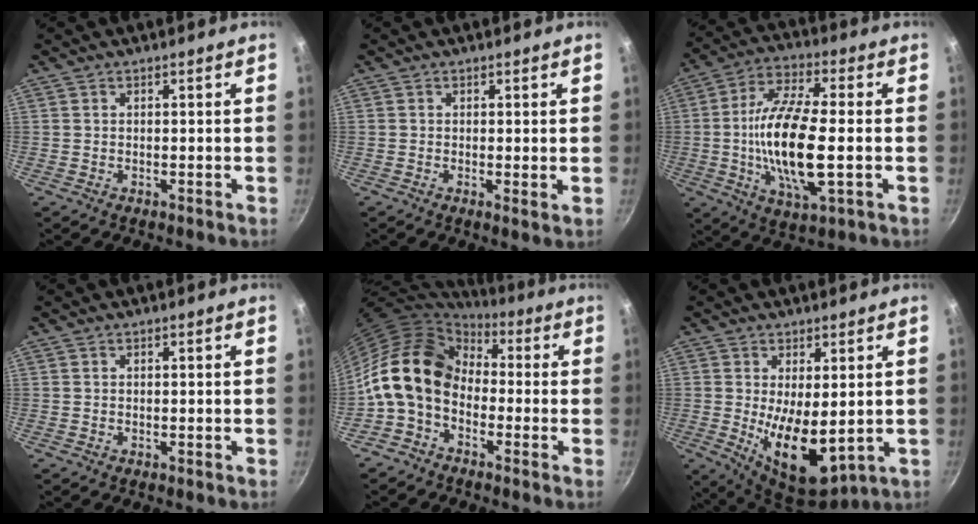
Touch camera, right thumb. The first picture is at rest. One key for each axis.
{"total": 1.3, "fx": 0.2, "fy": 0.3, "fz": 1.3, "tx": -0.021, "ty": -0.011, "tz": -0.001}
{"total": 17.5, "fx": -1.8, "fy": 6.0, "fz": 16.4, "tx": -0.315, "ty": 0.010, "tz": -0.043}
{"total": 0.0}
{"total": 14.7, "fx": -1.2, "fy": 10.9, "fz": 9.7, "tx": -0.159, "ty": 0.041, "tz": -0.044}
{"total": 12.1, "fx": -0.2, "fy": 5.6, "fz": 10.7, "tx": -0.158, "ty": -0.029, "tz": 0.014}